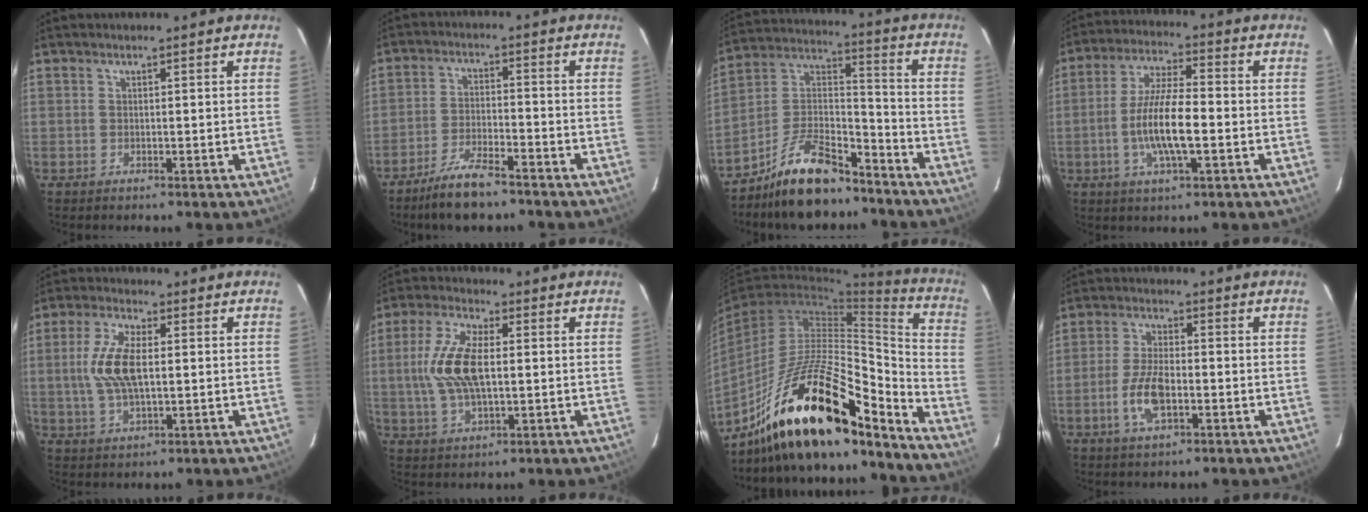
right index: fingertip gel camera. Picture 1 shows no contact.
{"total": 9.2, "force": [-7.3, 2.3, 5.1], "torque": [-0.118, -0.007, -0.131]}
{"total": 15.2, "force": [-11.2, 5.5, 8.8], "torque": [-0.179, 0.028, -0.197]}
{"total": 11.1, "force": [-2.6, 2.5, 10.5], "torque": [-0.208, -0.002, -0.048]}
{"total": 9.3, "force": [0.6, 3.9, 8.5], "torque": [-0.174, 0.006, 0.013]}
{"total": 11.3, "force": [0.6, 4.9, 10.2], "torque": [-0.214, 0.009, 0.012]}
{"total": 22.9, "force": [-16.6, 6.5, 14.3], "torque": [-0.246, 0.004, -0.292]}
{"total": 7.5, "force": [-2.6, 3.2, 6.3], "torque": [-0.135, 0.000, -0.049]}